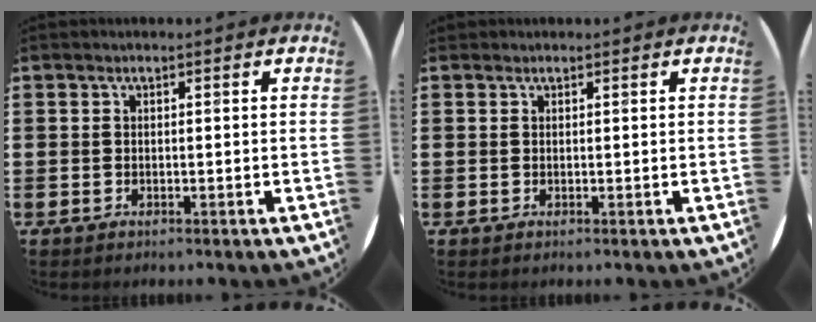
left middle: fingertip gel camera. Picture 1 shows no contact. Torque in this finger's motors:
{"motor_torque": [-0.17, 0.17, 0.00, 0.02]}